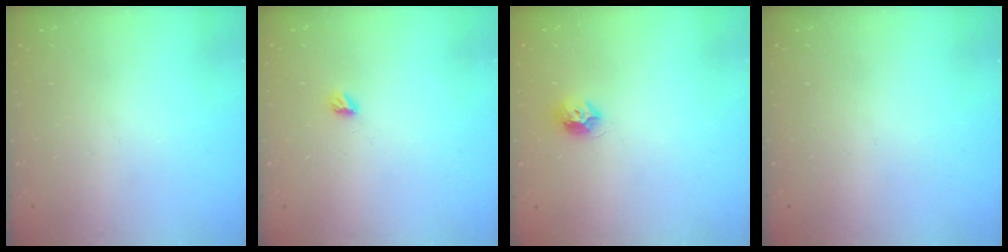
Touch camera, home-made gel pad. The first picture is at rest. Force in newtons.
{"total": 3.3, "press": 3.3, "slide": 0.4}
{"total": 7.6, "press": 7.6, "slide": 0.2}
{"total": 0.0}